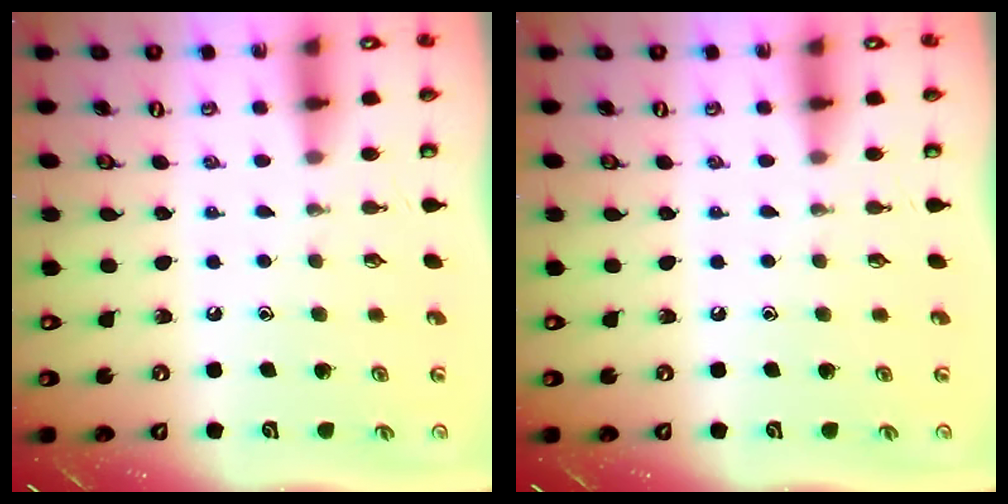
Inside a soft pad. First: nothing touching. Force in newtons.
{"total": 0.0}